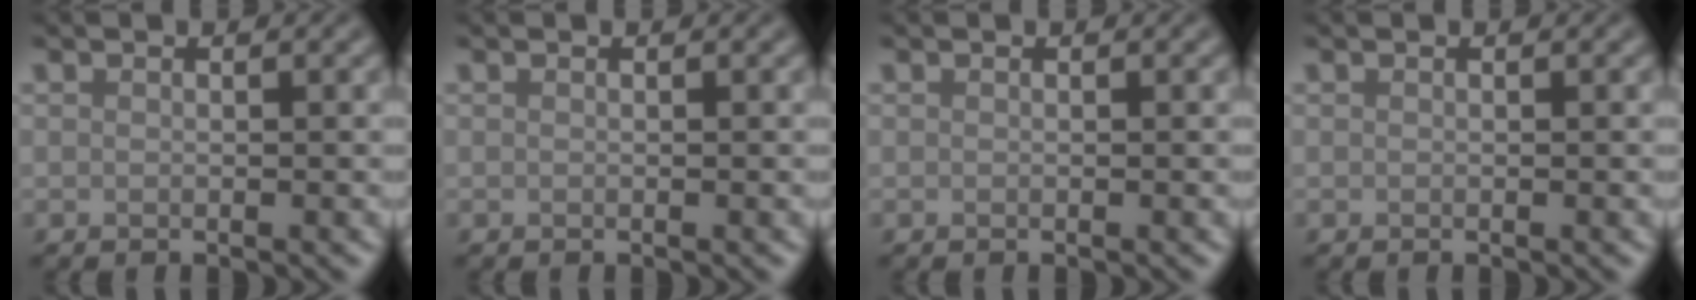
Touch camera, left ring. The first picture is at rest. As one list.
[{"total": 0.0}, {"total": 0.0}, {"total": 0.0}]